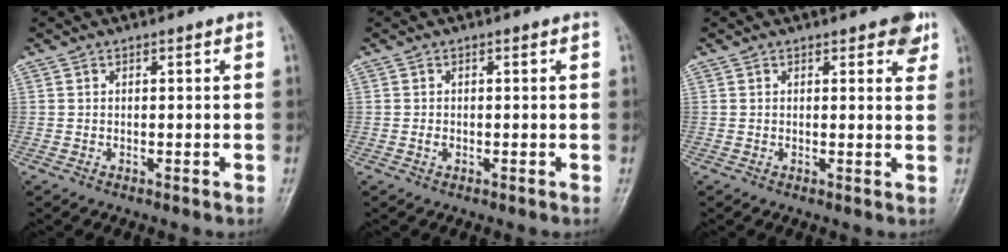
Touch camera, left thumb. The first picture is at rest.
{"total": 1.0, "force": [0.0, 0.7, 0.7], "torque": [-0.009, 0.000, -0.001]}
{"total": 4.2, "force": [2.6, 1.8, 2.9], "torque": [-0.015, -0.009, 0.026]}